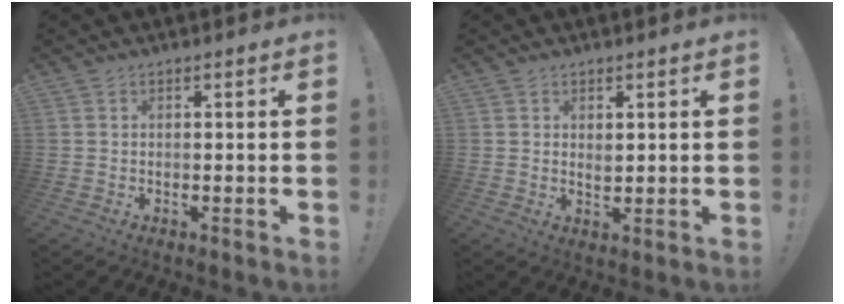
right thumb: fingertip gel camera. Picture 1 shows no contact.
{"total": 2.0, "force": [1.1, 0.9, 1.3], "torque": [-0.004, -0.011, 0.016]}